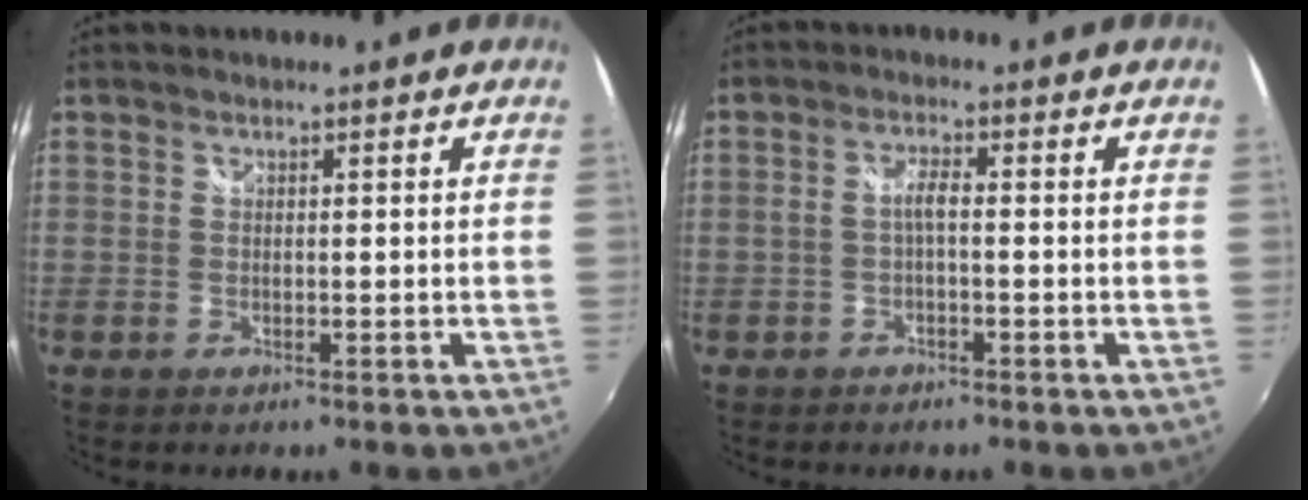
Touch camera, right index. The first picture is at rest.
{"total": 2.2, "force": [-0.5, 0.3, 2.1], "torque": [-0.044, 0.005, -0.008]}